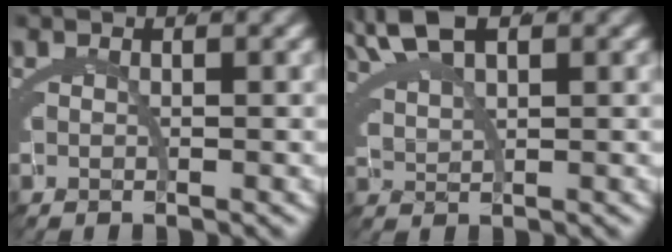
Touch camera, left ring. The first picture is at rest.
{"total": 3.9, "force": [3.4, 0.2, 1.9], "torque": [-0.045, 0.006, 0.066]}